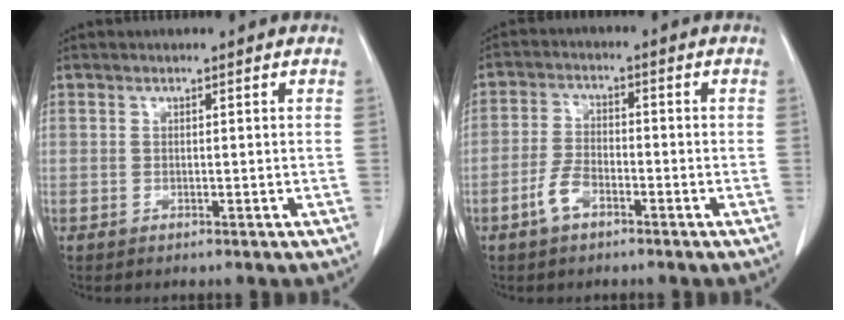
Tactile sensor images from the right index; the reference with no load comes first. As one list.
[{"total": 4.5, "force": [-2.6, 2.2, 3.0], "torque": [-0.068, 0.006, -0.053]}]